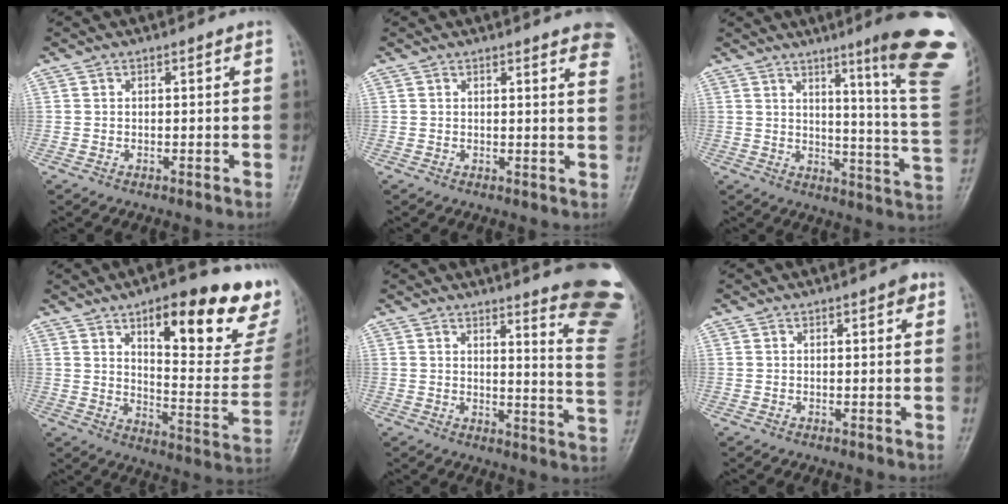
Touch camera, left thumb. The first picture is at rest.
{"total": 7.9, "force": [5.9, 1.5, 5.0], "torque": [-0.040, -0.017, 0.052]}
{"total": 20.0, "force": [10.4, 1.3, 17.0], "torque": [-0.189, -0.064, 0.132]}
{"total": 24.6, "force": [13.9, 8.0, 18.7], "torque": [-0.200, -0.059, 0.196]}
{"total": 16.7, "force": [13.3, 1.5, 10.0], "torque": [-0.096, -0.137, 0.141]}
{"total": 1.8, "force": [0.9, 0.6, 1.4], "torque": [-0.016, -0.001, 0.009]}